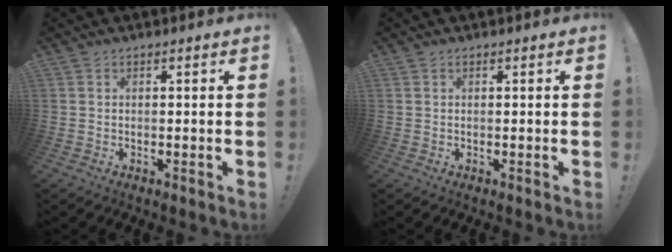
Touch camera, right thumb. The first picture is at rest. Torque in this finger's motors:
{"motor_torque": [0.04, 0.09, 0.09, -0.36, 0.03]}